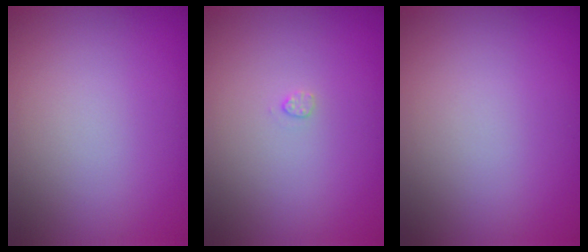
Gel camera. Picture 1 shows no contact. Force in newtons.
{"total": 0.5, "press": 0.5, "slide": 0.2}
{"total": 0.0}